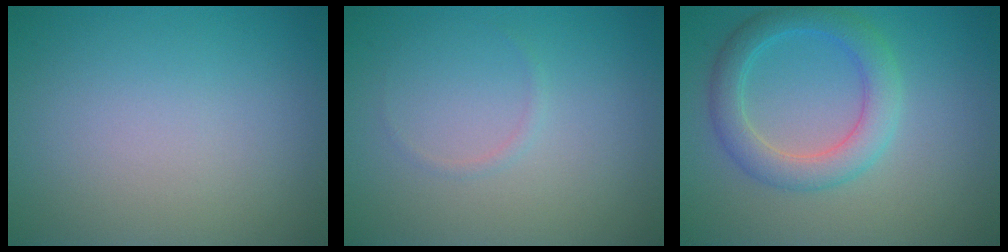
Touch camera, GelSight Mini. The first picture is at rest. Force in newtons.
{"total": 0.5, "press": 0.5, "slide": 0.1}
{"total": 4.1, "press": 4.1, "slide": 0.3}